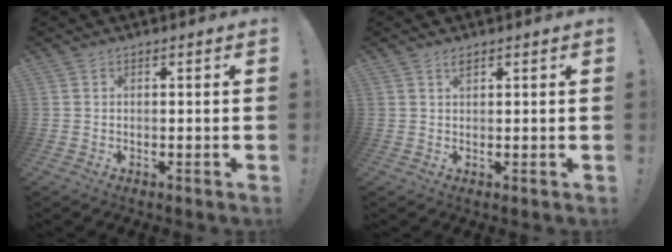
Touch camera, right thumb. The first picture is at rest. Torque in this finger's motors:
{"motor_torque": [-0.02, 0.08, 0.28, 0.06, 0.04]}